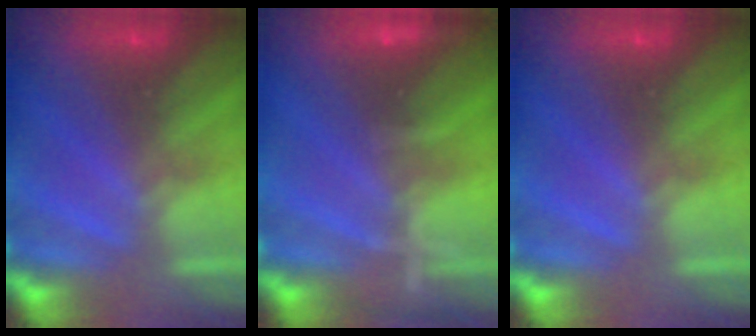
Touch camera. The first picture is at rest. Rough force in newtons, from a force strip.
{"total": 9.1}
{"total": 0.0}